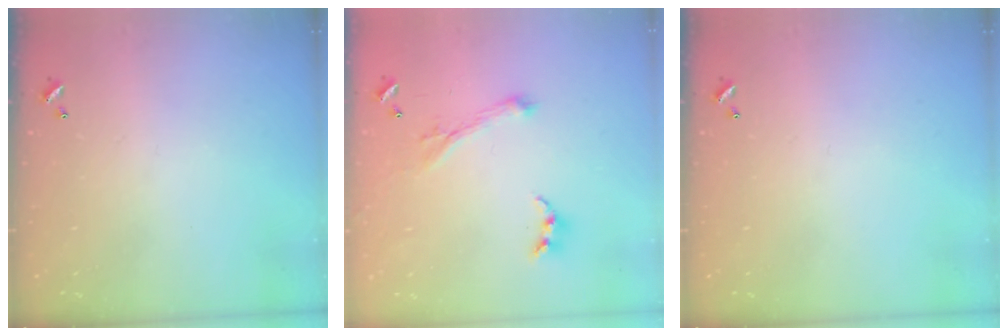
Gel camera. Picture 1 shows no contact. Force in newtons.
{"total": 1.1, "press": 0.6, "slide": 0.9}
{"total": 0.0}